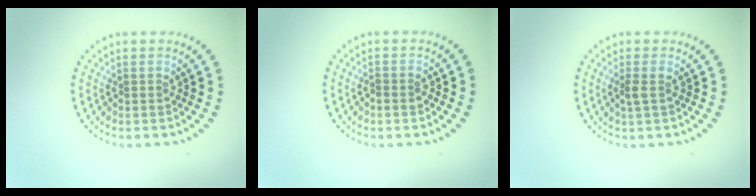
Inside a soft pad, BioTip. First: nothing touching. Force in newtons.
{"total": 0.8, "press": 0.7, "slide": 0.4}
{"total": 1.0, "press": 0.9, "slide": 0.5}